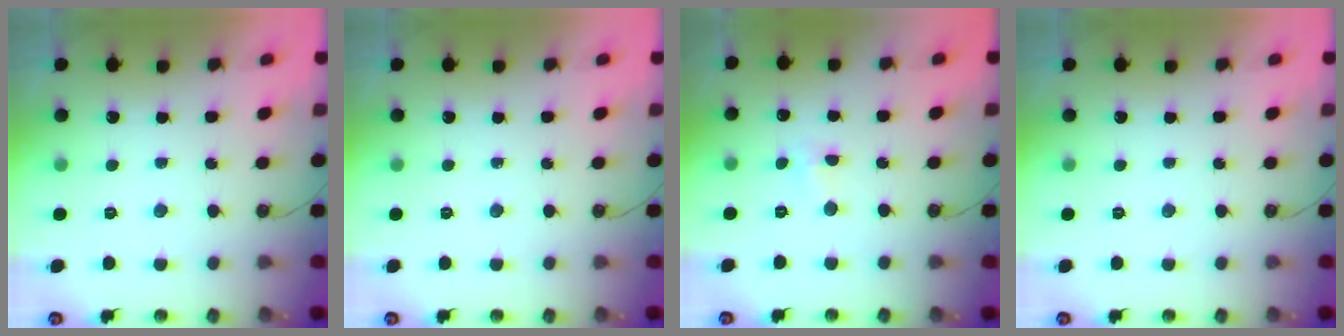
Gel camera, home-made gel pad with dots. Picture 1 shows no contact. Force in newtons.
{"total": 0.0}
{"total": 2.4, "press": 2.4, "slide": 0.5}
{"total": 0.0}